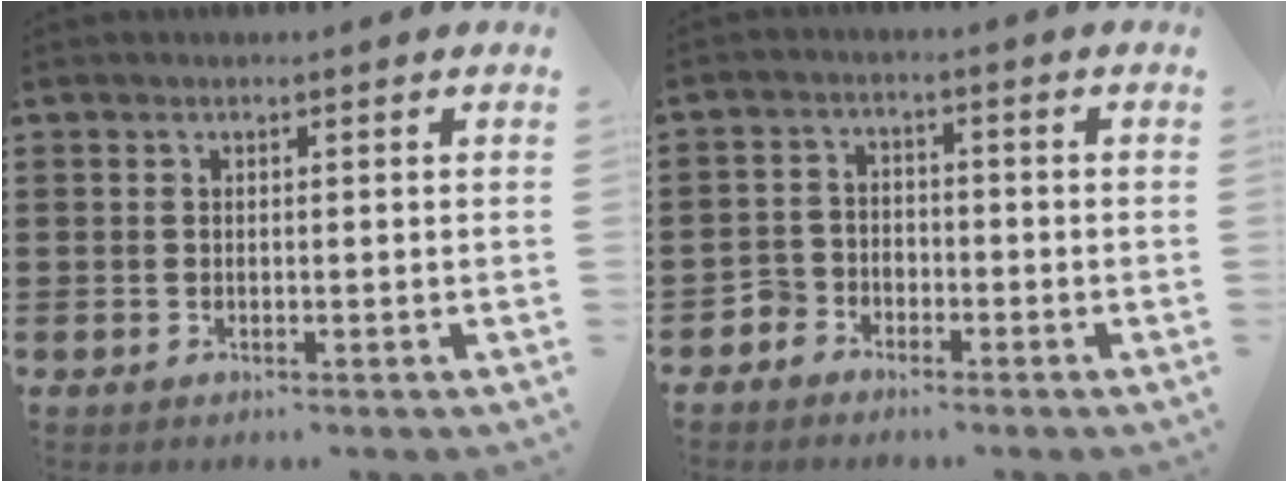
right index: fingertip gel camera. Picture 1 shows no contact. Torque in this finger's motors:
{"motor_torque": [-0.18, 0.64, 0.01, -0.01]}